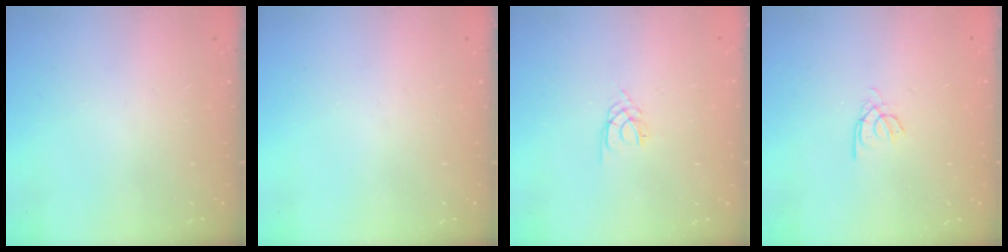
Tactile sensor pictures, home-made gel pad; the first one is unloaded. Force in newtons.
{"total": 0.0}
{"total": 1.6, "press": 1.6, "slide": 0.3}
{"total": 2.0, "press": 1.9, "slide": 0.4}